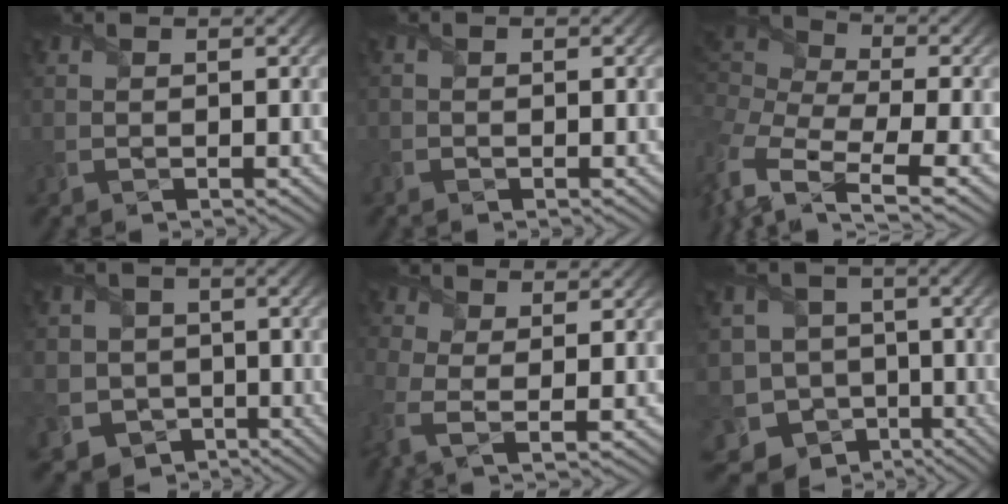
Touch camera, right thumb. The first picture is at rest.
{"total": 0.6, "force": [-0.5, 0.2, 0.2], "torque": [-0.001, -0.001, -0.009]}
{"total": 11.2, "force": [-1.7, 6.2, 9.2], "torque": [-0.254, 0.000, -0.011]}
{"total": 7.6, "force": [-1.9, 7.2, 1.5], "torque": [-0.059, -0.005, -0.063]}
{"total": 5.3, "force": [-0.6, 2.5, 4.6], "torque": [-0.131, -0.008, -0.014]}
{"total": 12.5, "force": [-6.5, 10.2, 3.2], "torque": [-0.115, -0.019, -0.116]}